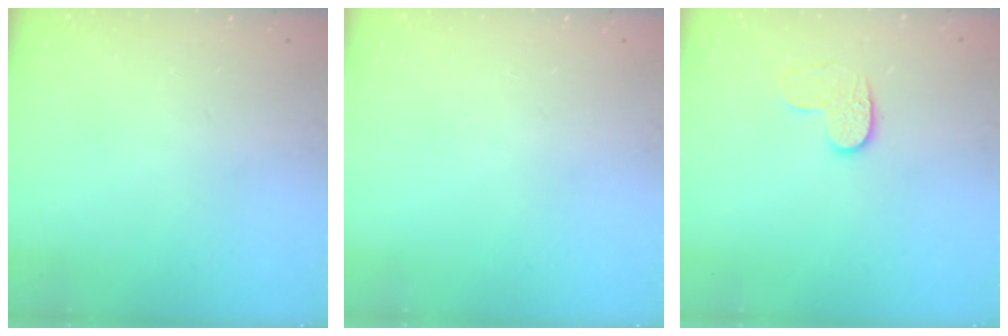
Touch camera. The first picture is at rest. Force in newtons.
{"total": 0.0}
{"total": 6.5, "press": 6.4, "slide": 0.5}